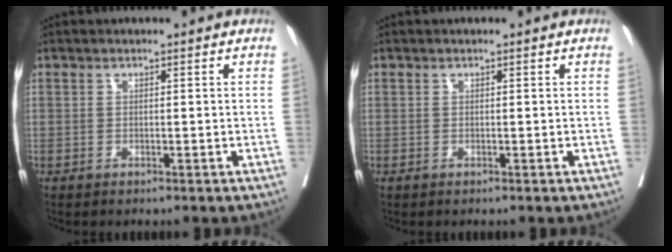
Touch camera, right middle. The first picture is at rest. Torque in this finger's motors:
{"motor_torque": [0.19, -0.05, 0.00, 0.01]}